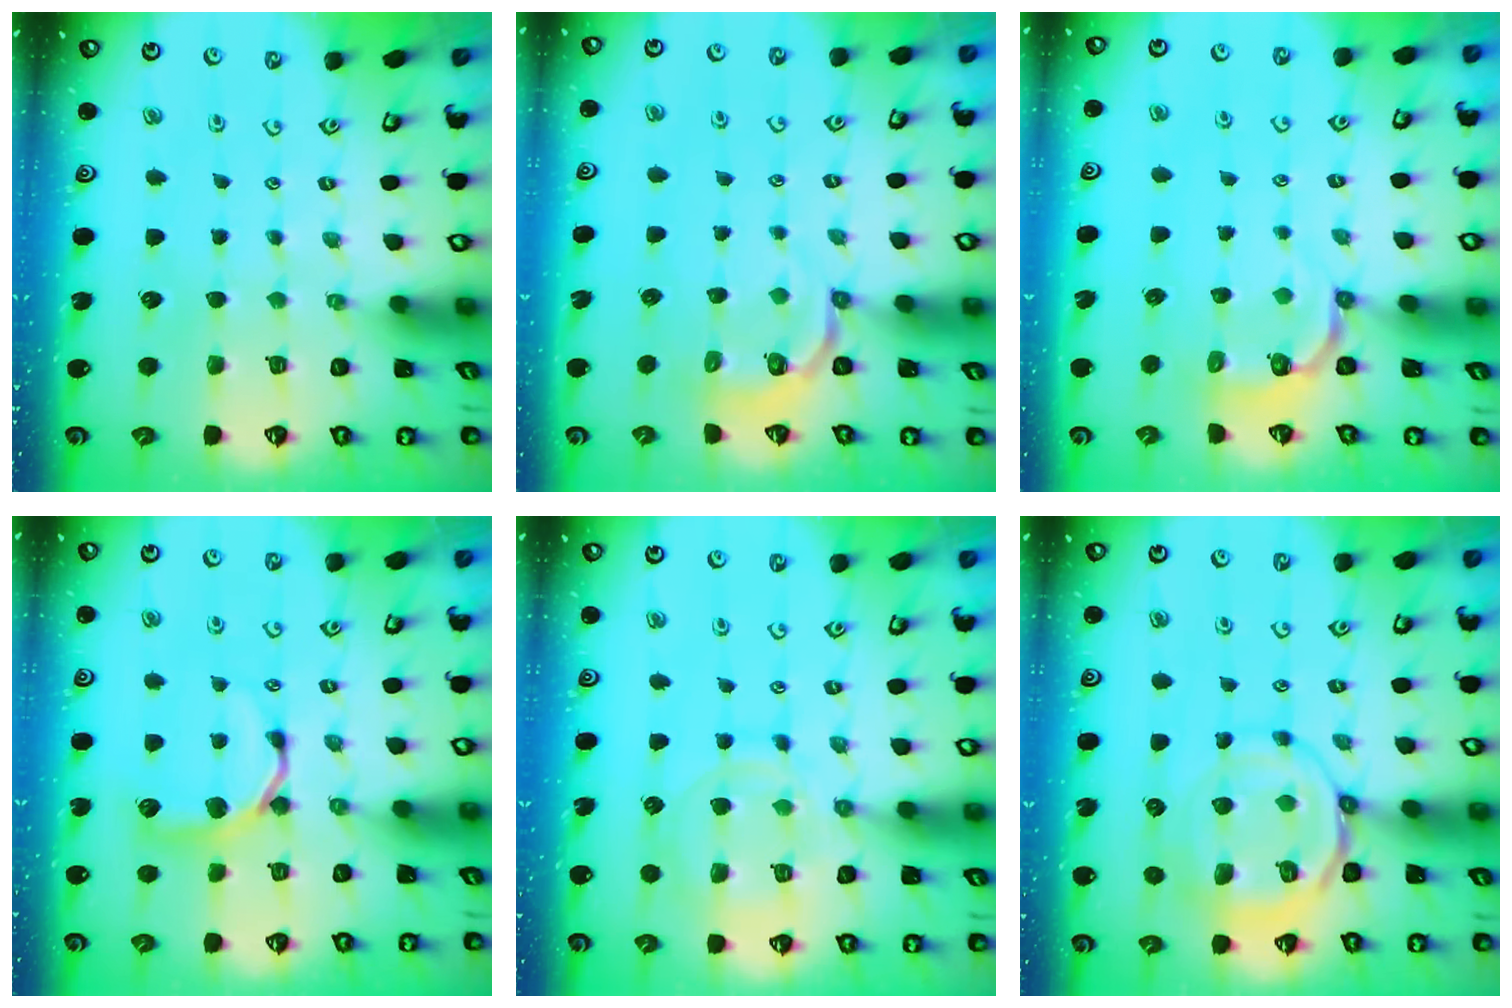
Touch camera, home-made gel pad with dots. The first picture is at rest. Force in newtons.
{"total": 4.1, "press": 3.3, "slide": 2.6}
{"total": 3.9, "press": 2.8, "slide": 2.7}
{"total": 8.5, "press": 8.4, "slide": 1.1}
{"total": 12.8, "press": 12.7, "slide": 1.3}
{"total": 11.4, "press": 11.3, "slide": 1.1}